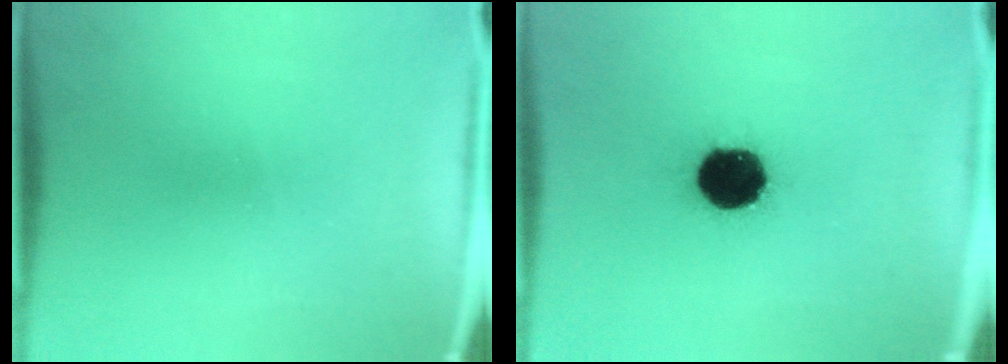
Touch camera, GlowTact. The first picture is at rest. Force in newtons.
{"total": 19.7}